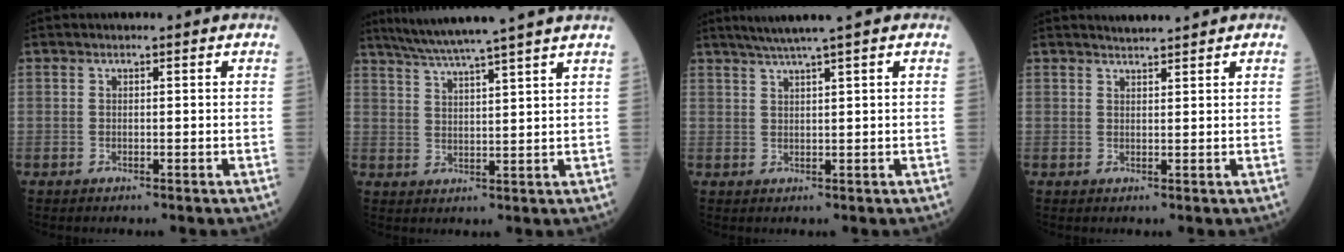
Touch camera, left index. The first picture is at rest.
{"total": 12.1, "force": [10.4, -2.0, 6.0], "torque": [-0.103, 0.006, 0.152]}
{"total": 4.4, "force": [3.3, -0.9, 2.9], "torque": [-0.052, 0.012, 0.060]}
{"total": 1.9, "force": [1.9, -0.3, 0.3], "torque": [-0.005, 0.011, 0.037]}